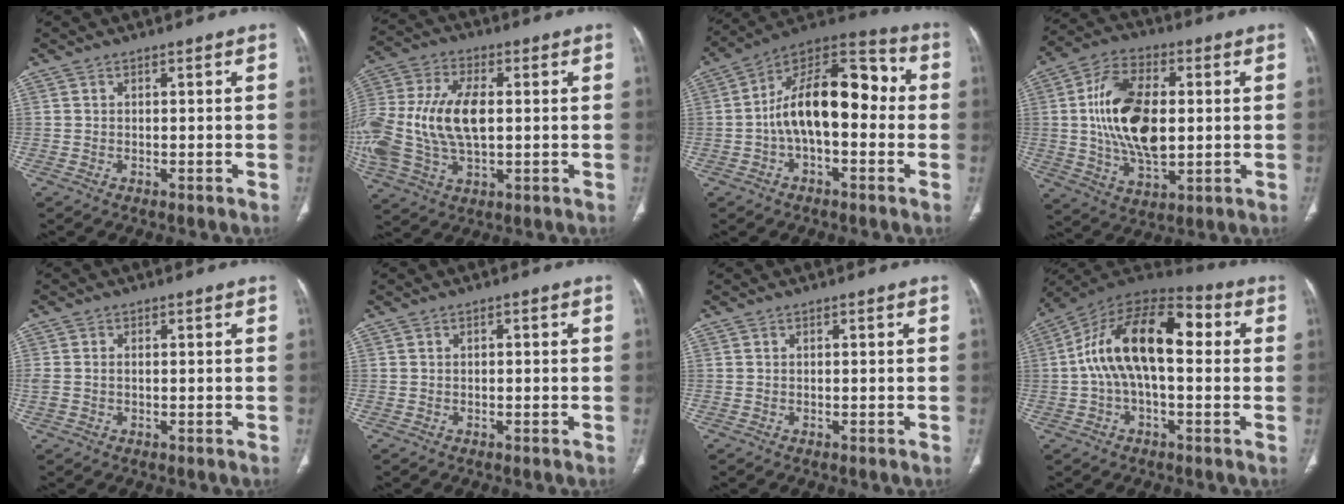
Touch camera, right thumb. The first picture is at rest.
{"total": 20.6, "force": [0.4, 11.4, 17.1], "torque": [-0.404, 0.001, 0.009]}
{"total": 18.2, "force": [-0.7, 9.6, 15.4], "torque": [-0.226, 0.053, -0.023]}
{"total": 17.7, "force": [1.4, 9.7, 14.8], "torque": [-0.266, 0.001, 0.027]}
{"total": 2.5, "force": [-0.1, 1.6, 1.8], "torque": [-0.061, 0.009, 0.002]}
{"total": 0.7, "force": [0.0, 0.4, 0.6], "torque": [-0.010, 0.001, 0.000]}
{"total": 0.0}
{"total": 18.5, "force": [1.8, 9.2, 15.9], "torque": [-0.266, 0.050, 0.019]}